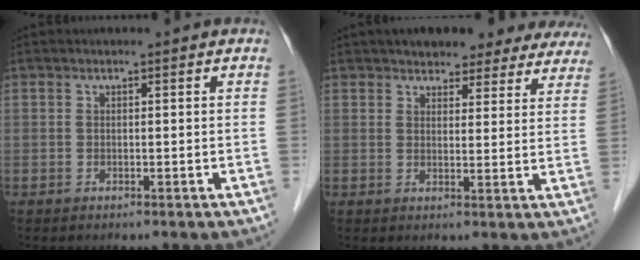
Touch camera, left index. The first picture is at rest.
{"total": 15.4, "force": [13.4, 5.5, 5.2], "torque": [-0.036, 0.013, 0.146]}